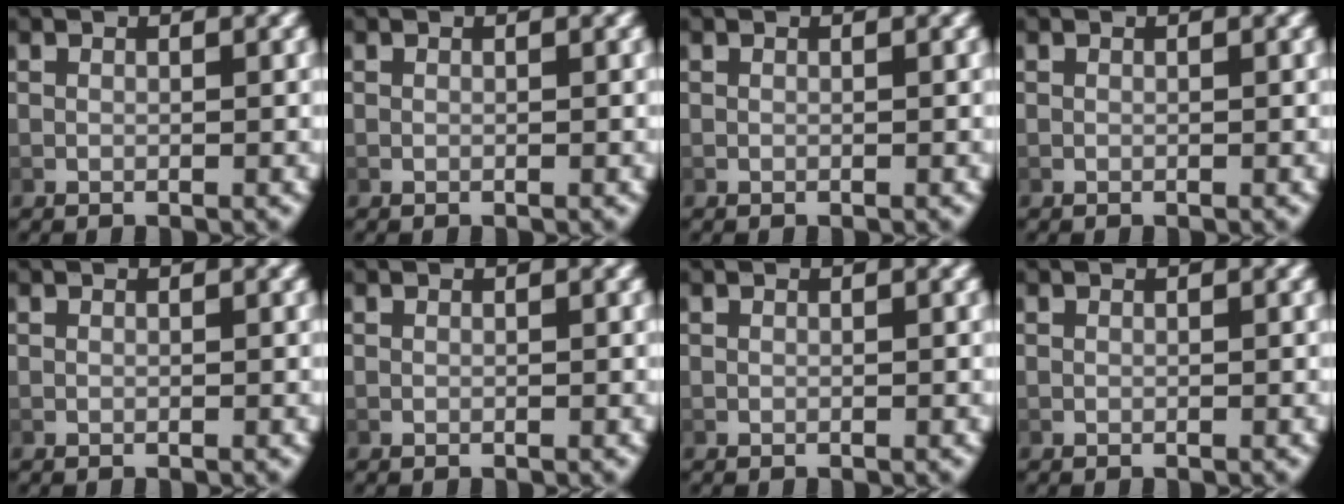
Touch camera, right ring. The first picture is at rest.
{"total": 0.0}
{"total": 0.0}
{"total": 0.0}
{"total": 0.0}
{"total": 0.0}
{"total": 0.0}
{"total": 0.0}